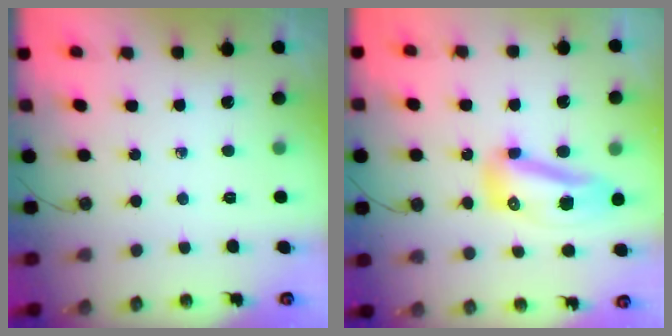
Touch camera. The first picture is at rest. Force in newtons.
{"total": 10.6, "press": 10.6, "slide": 0.8}